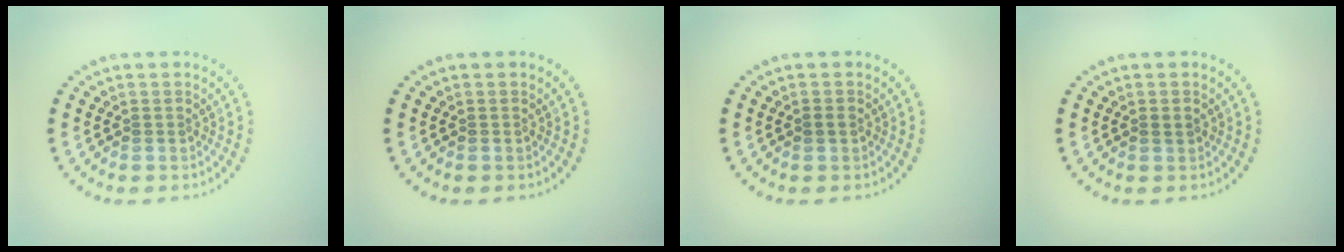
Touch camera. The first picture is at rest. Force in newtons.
{"total": 0.0}
{"total": 0.8, "press": 0.8, "slide": 0.3}
{"total": 0.8, "press": 0.7, "slide": 0.3}